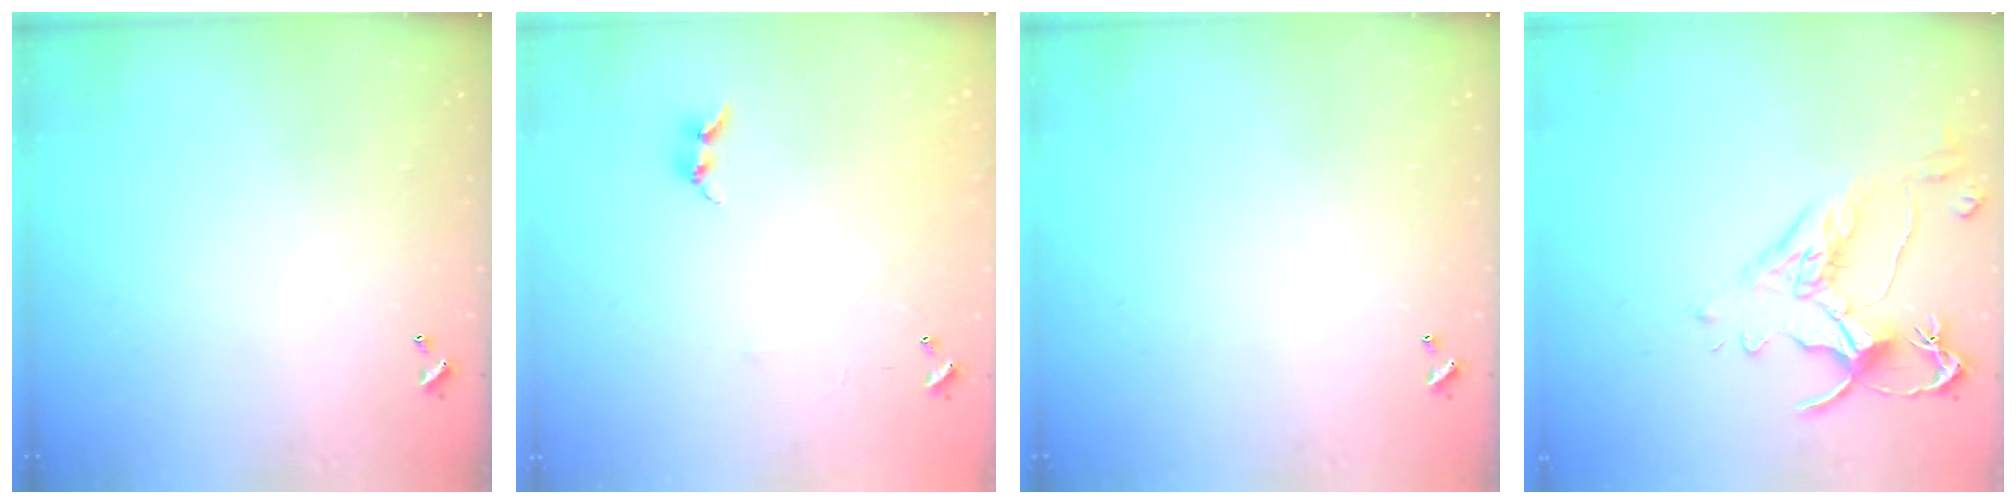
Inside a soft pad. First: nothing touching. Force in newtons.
{"total": 5.6, "press": 5.6, "slide": 0.2}
{"total": 0.0}
{"total": 2.5, "press": 2.1, "slide": 1.2}